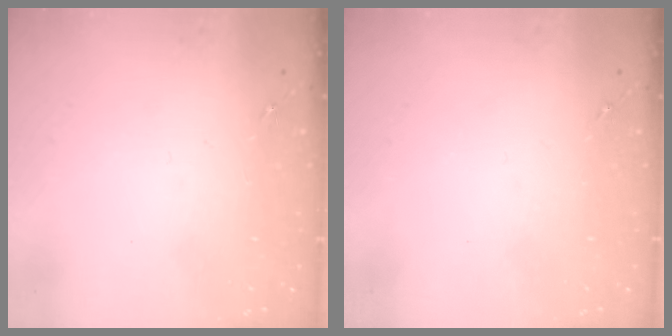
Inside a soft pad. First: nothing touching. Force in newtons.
{"total": 0.0}